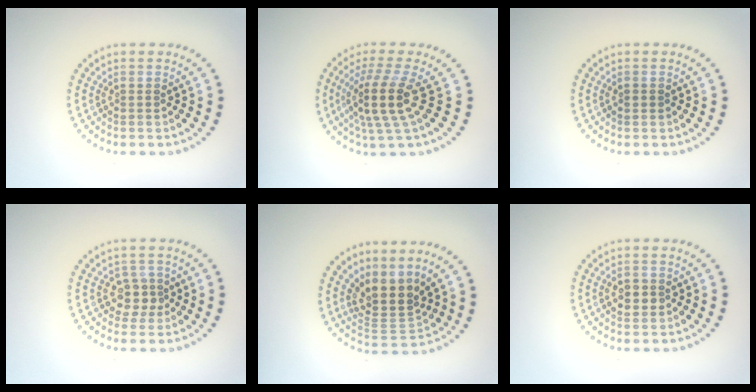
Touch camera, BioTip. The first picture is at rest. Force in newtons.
{"total": 4.6, "press": 3.5, "slide": 3.0}
{"total": 0.7, "press": 0.7, "slide": 0.1}
{"total": 2.4, "press": 2.1, "slide": 1.2}
{"total": 4.1, "press": 3.1, "slide": 2.8}
{"total": 2.4, "press": 2.4, "slide": 0.0}